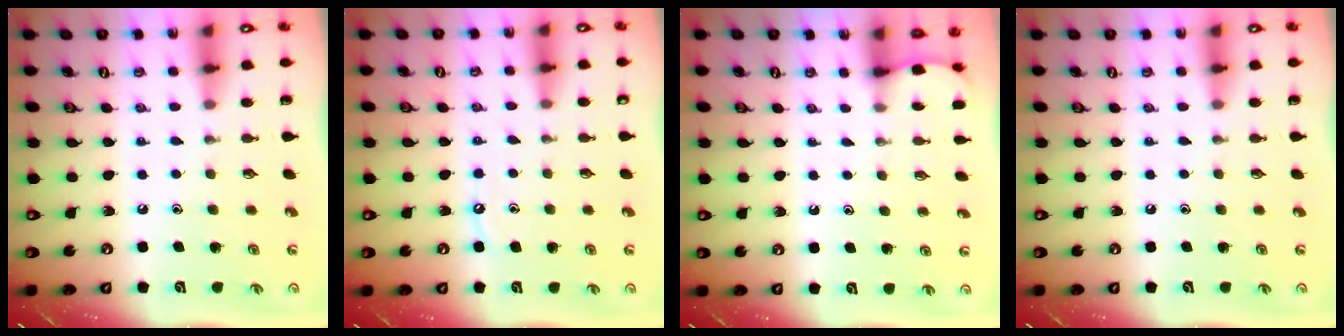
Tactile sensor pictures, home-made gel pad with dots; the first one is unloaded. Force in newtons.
{"total": 5.1, "press": 5.1, "slide": 0.6}
{"total": 1.7, "press": 1.6, "slide": 0.2}
{"total": 0.0}